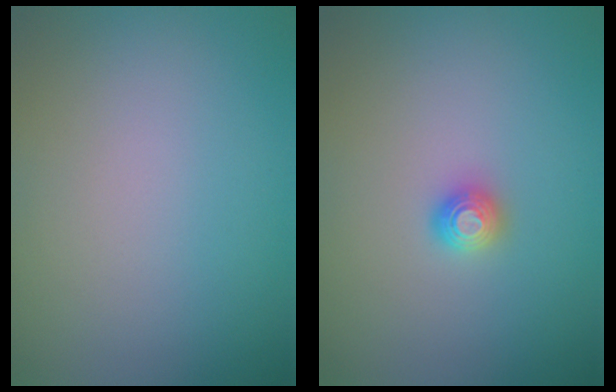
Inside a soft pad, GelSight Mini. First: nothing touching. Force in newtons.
{"total": 1.2, "press": 1.2, "slide": 0.1}